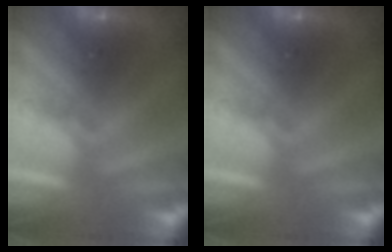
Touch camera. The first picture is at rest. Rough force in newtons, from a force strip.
{"total": 0.0}